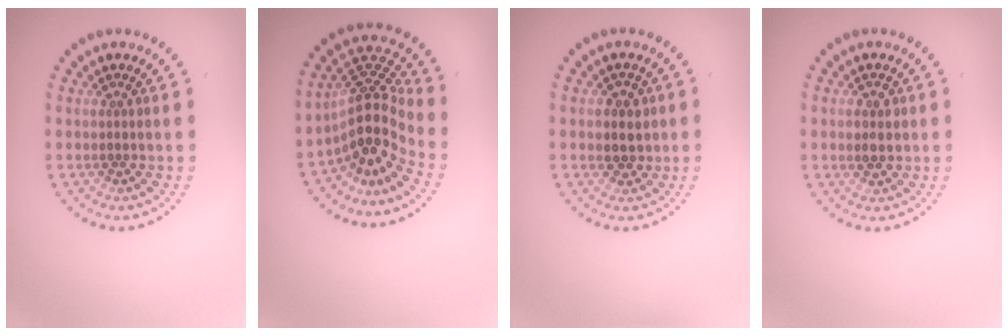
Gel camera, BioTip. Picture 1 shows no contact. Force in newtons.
{"total": 5.1, "press": 3.7, "slide": 3.4}
{"total": 2.4, "press": 2.2, "slide": 0.8}
{"total": 1.9, "press": 1.9, "slide": 0.1}